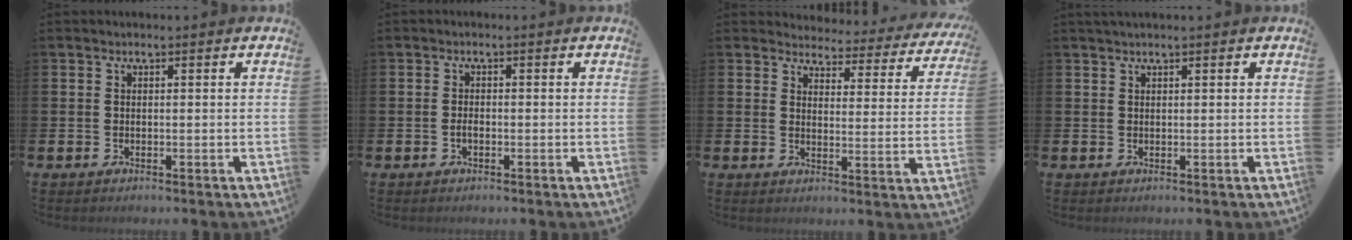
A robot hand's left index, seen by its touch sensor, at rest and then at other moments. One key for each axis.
{"total": 1.1, "fx": -0.4, "fy": 0.6, "fz": 0.8, "tx": -0.015, "ty": 0.001, "tz": -0.009}
{"total": 3.7, "fx": 3.6, "fy": 1.1, "fz": 0.5, "tx": -0.018, "ty": -0.039, "tz": 0.054}
{"total": 0.8, "fx": 0.6, "fy": -0.1, "fz": 0.4, "tx": -0.014, "ty": 0.004, "tz": 0.013}